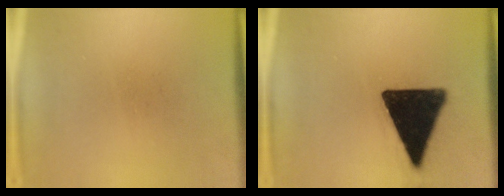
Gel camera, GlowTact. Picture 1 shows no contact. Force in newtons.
{"total": 19.1}